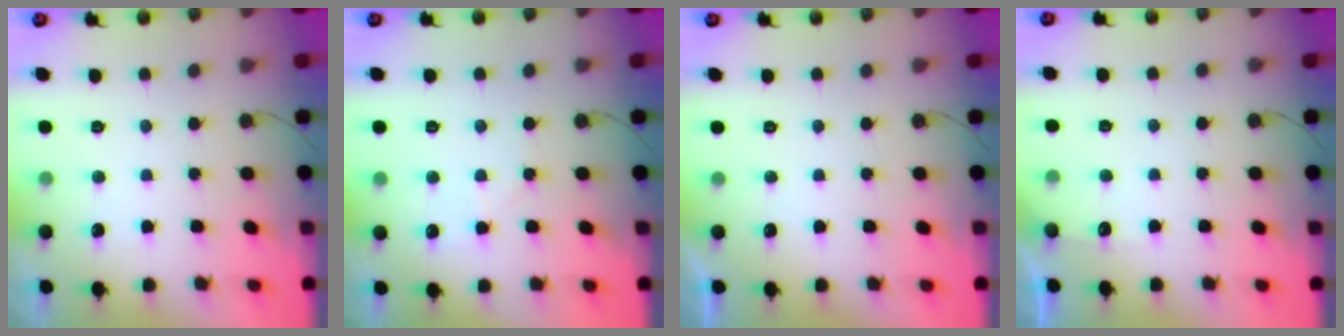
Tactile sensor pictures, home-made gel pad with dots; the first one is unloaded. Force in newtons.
{"total": 4.8, "press": 4.7, "slide": 0.6}
{"total": 0.0}
{"total": 3.0, "press": 2.9, "slide": 0.4}